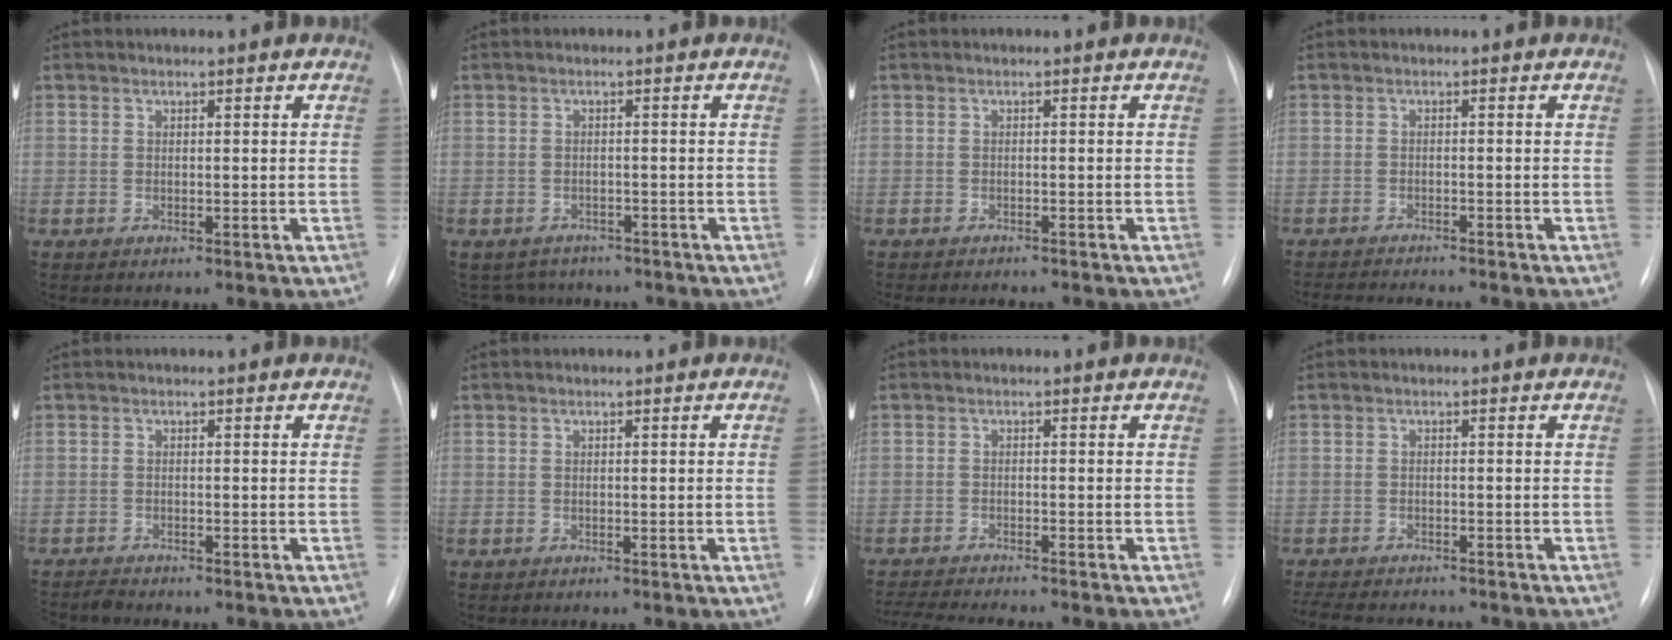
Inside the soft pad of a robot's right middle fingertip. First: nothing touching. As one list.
[{"total": 4.6, "force": [-4.1, 2.1, -0.3], "torque": [0.004, 0.004, -0.054]}, {"total": 6.3, "force": [-5.8, 0.7, 2.3], "torque": [-0.024, -0.005, -0.079]}, {"total": 8.1, "force": [-7.5, 0.1, 3.0], "torque": [-0.043, -0.014, -0.110]}, {"total": 1.9, "force": [-1.9, -0.1, 0.1], "torque": [0.000, -0.008, -0.032]}, {"total": 0.9, "force": [-0.1, -0.3, 0.8], "torque": [-0.012, -0.002, 0.002]}, {"total": 8.3, "force": [-7.5, -0.5, 3.5], "torque": [-0.054, -0.018, -0.117]}, {"total": 9.1, "force": [-8.2, 2.0, 3.3], "torque": [-0.060, -0.010, -0.118]}]